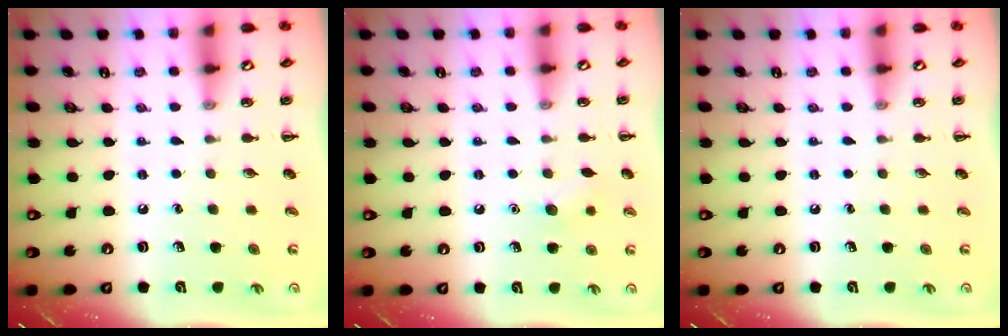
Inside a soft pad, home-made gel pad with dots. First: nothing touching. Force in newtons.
{"total": 5.6, "press": 5.5, "slide": 1.3}
{"total": 0.0}